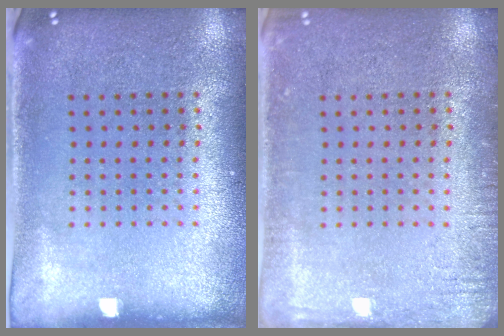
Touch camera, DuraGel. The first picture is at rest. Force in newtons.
{"total": 1.8, "press": 1.8, "slide": 0.2}